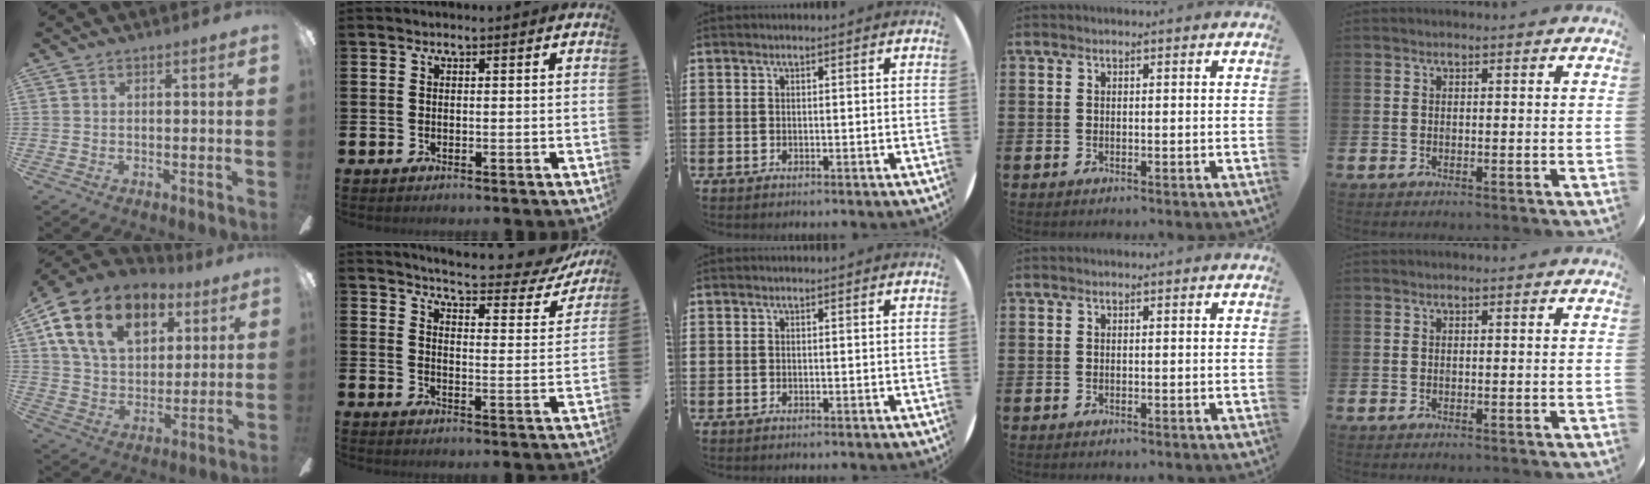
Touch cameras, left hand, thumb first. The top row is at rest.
{"thumb": {"total": 17.7, "force": [9.1, 11.4, 10.0], "torque": [-0.170, -0.026, 0.167]}, "index": {"total": 5.0, "force": [4.8, 0.6, 1.2], "torque": [-0.035, -0.046, 0.074]}}